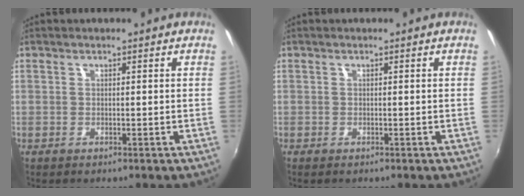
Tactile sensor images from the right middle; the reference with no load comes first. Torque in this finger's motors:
{"motor_torque": [0.47, -0.83, 0.02, 0.07]}